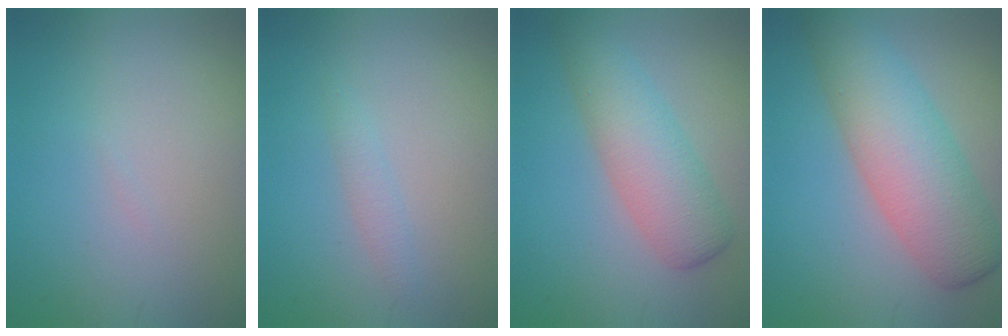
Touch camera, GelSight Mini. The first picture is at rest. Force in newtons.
{"total": 1.1, "press": 1.1, "slide": 0.1}
{"total": 5.0, "press": 5.0, "slide": 0.2}
{"total": 7.4, "press": 7.4, "slide": 0.3}